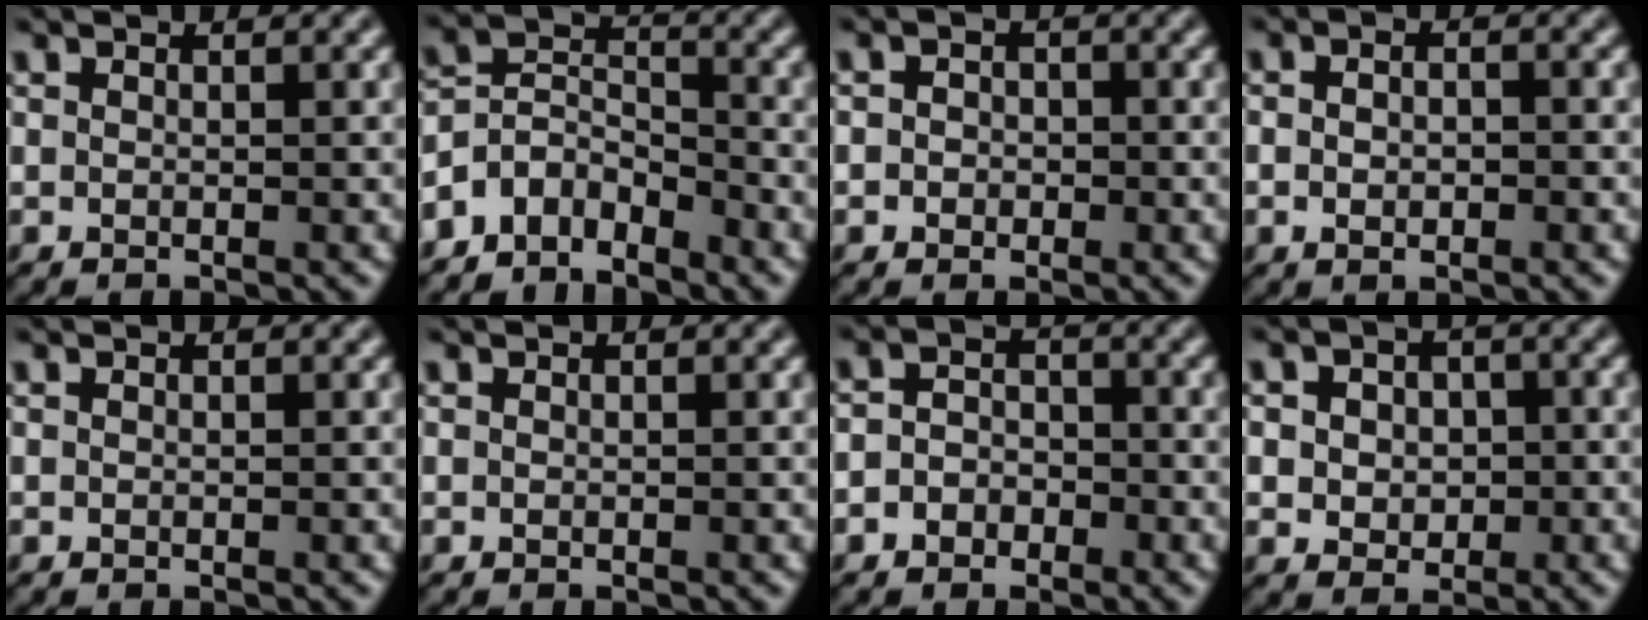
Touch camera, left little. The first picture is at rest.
{"total": 4.3, "force": [-3.5, 2.1, 1.3], "torque": [-0.023, 0.008, -0.077]}
{"total": 2.2, "force": [-0.1, 1.9, 0.9], "torque": [0.005, 0.007, -0.027]}
{"total": 2.1, "force": [-0.6, 1.0, 1.7], "torque": [-0.032, 0.003, -0.010]}
{"total": 0.0}
{"total": 0.0}
{"total": 2.8, "force": [-1.3, 2.2, 1.1], "torque": [0.004, 0.005, -0.039]}
{"total": 5.2, "force": [0.7, 4.2, 3.0], "torque": [-0.040, 0.025, -0.012]}